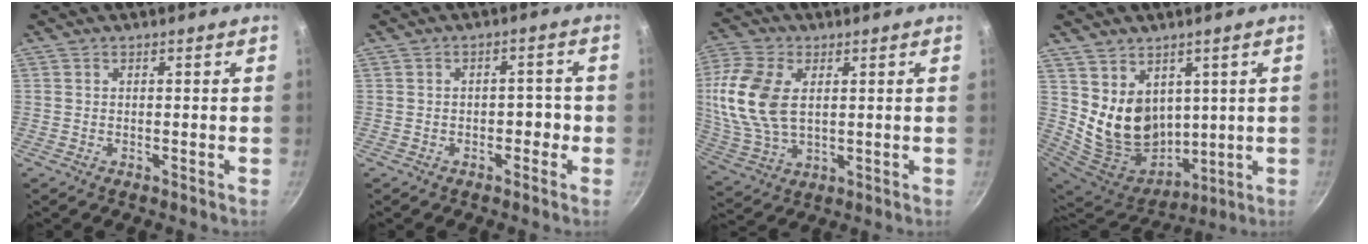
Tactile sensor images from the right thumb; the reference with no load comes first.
{"total": 3.1, "force": [-1.1, 2.1, 2.0], "torque": [-0.004, 0.018, -0.017]}
{"total": 15.1, "force": [2.7, 9.2, 11.6], "torque": [-0.240, -0.008, 0.053]}
{"total": 14.2, "force": [5.0, 11.2, 7.3], "torque": [-0.105, -0.042, 0.119]}